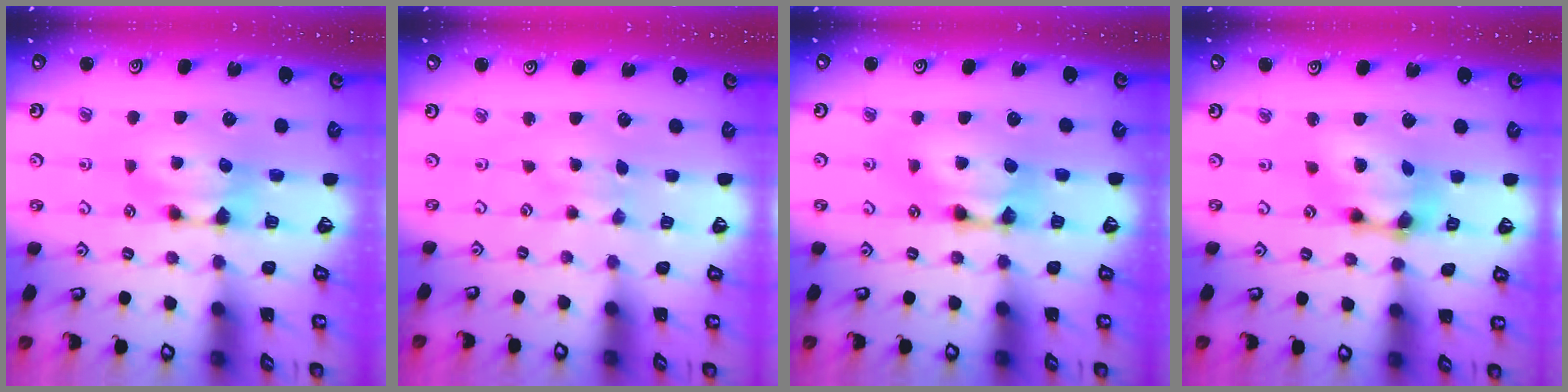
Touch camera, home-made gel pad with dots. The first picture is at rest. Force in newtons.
{"total": 2.0, "press": 2.0, "slide": 0.1}
{"total": 2.6, "press": 2.6, "slide": 0.2}
{"total": 6.4, "press": 6.0, "slide": 2.0}